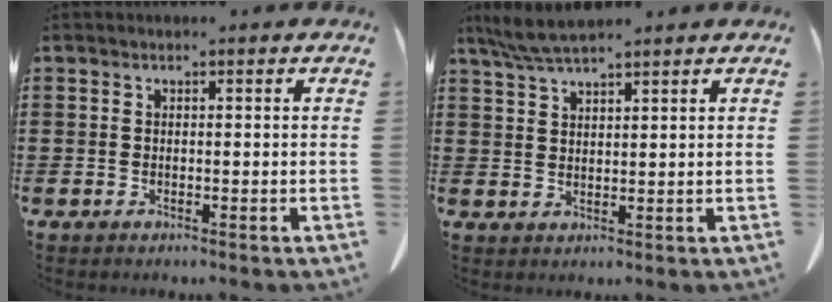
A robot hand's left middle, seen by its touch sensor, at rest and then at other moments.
{"total": 4.7, "force": [3.9, 0.5, 2.6], "torque": [-0.059, -0.005, 0.074]}